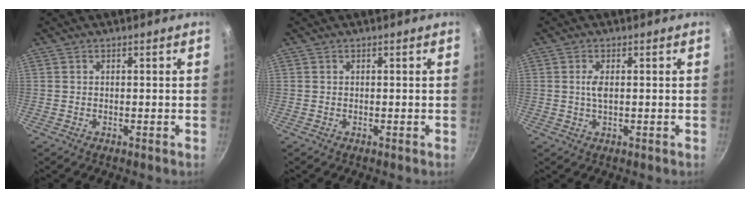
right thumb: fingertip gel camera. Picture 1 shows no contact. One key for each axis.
{"total": 0.0}
{"total": 2.4, "fx": 0.3, "fy": 1.0, "fz": 2.2, "tx": -0.047, "ty": 0.002, "tz": 0.006}